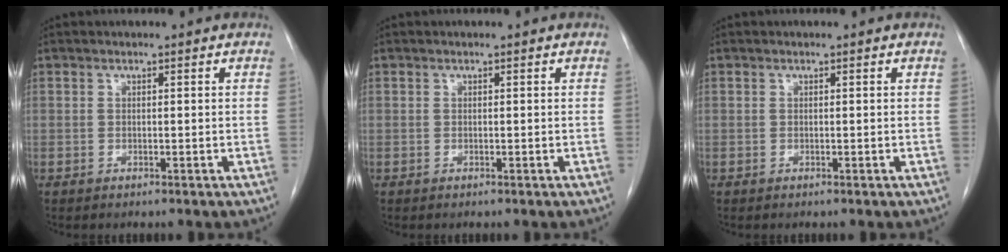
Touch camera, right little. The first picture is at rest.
{"total": 0.0}
{"total": 0.0}